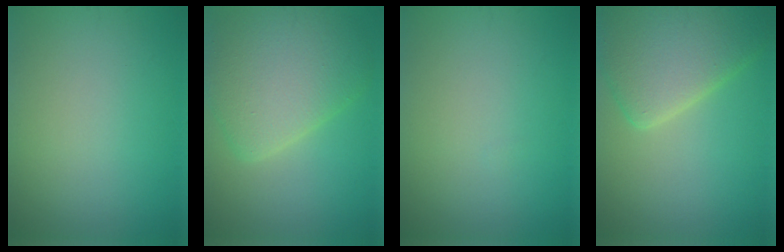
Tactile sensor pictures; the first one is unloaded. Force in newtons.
{"total": 6.9, "press": 6.9, "slide": 0.5}
{"total": 0.0}
{"total": 7.4, "press": 7.4, "slide": 0.4}